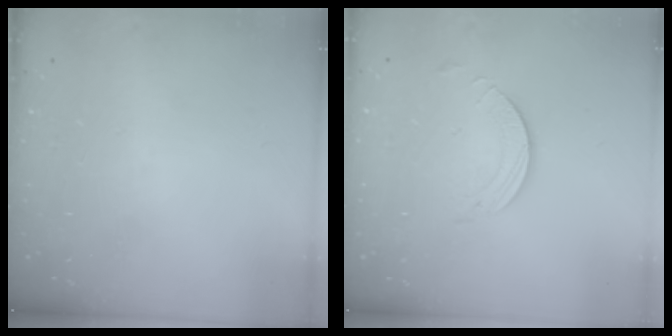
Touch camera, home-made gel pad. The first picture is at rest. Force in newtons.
{"total": 1.9, "press": 1.9, "slide": 0.2}